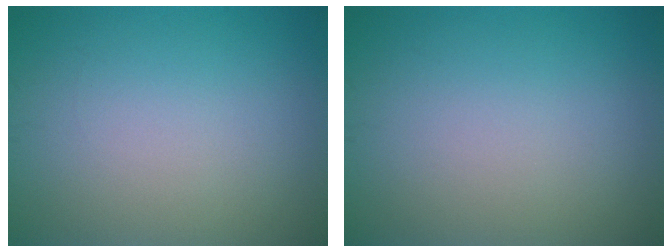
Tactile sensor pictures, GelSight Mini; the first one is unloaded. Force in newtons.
{"total": 0.0}